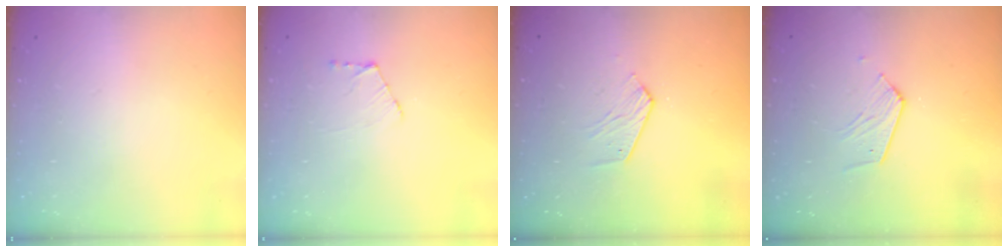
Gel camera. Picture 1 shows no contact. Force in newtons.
{"total": 3.3, "press": 3.3, "slide": 0.3}
{"total": 5.6, "press": 5.6, "slide": 0.5}
{"total": 5.3, "press": 5.3, "slide": 0.5}